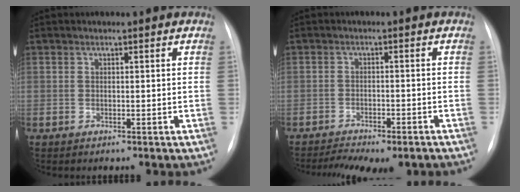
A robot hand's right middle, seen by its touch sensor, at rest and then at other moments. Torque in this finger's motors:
{"motor_torque": [0.95, -0.95, 0.16, 0.04]}